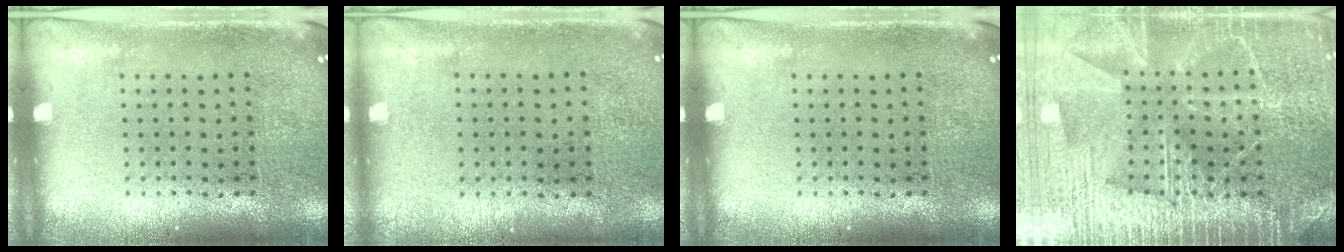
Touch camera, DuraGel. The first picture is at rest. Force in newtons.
{"total": 0.0}
{"total": 0.0}
{"total": 6.6, "press": 6.5, "slide": 0.9}